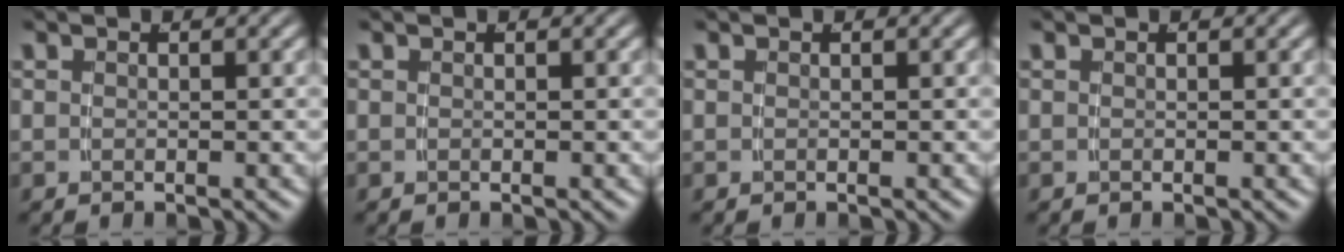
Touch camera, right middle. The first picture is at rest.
{"total": 0.0}
{"total": 0.0}
{"total": 0.0}